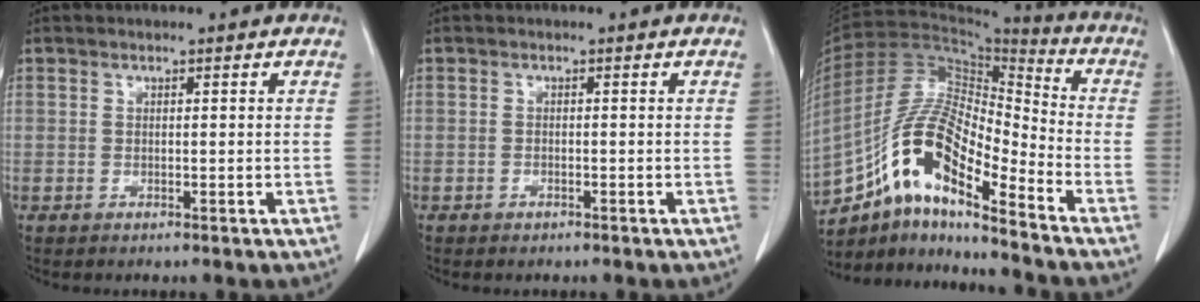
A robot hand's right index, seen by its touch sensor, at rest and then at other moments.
{"total": 0.7, "force": [-0.5, 0.4, 0.2], "torque": [-0.006, 0.001, -0.007]}
{"total": 15.1, "force": [-9.4, 3.3, 11.4], "torque": [-0.221, 0.022, -0.168]}